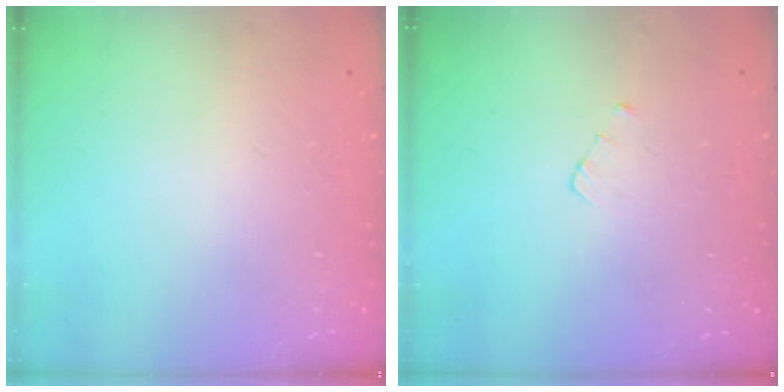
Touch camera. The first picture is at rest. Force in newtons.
{"total": 2.7, "press": 2.7, "slide": 0.3}